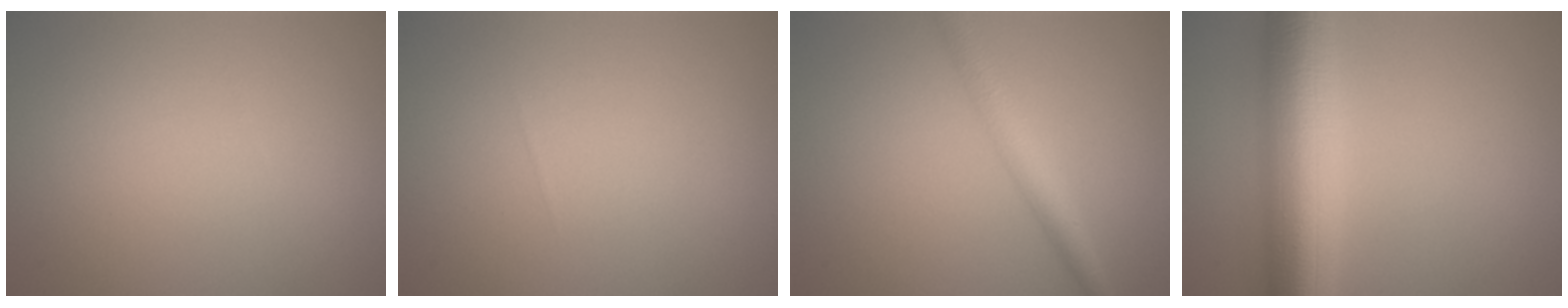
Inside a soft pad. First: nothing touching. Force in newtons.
{"total": 0.0}
{"total": 3.3, "press": 3.3, "slide": 0.1}
{"total": 10.1, "press": 10.1, "slide": 0.2}